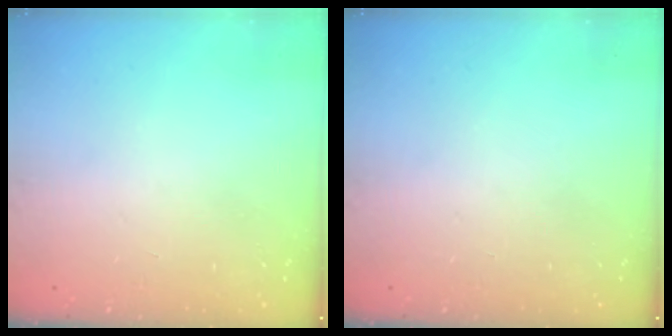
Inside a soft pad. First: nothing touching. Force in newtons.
{"total": 0.0}